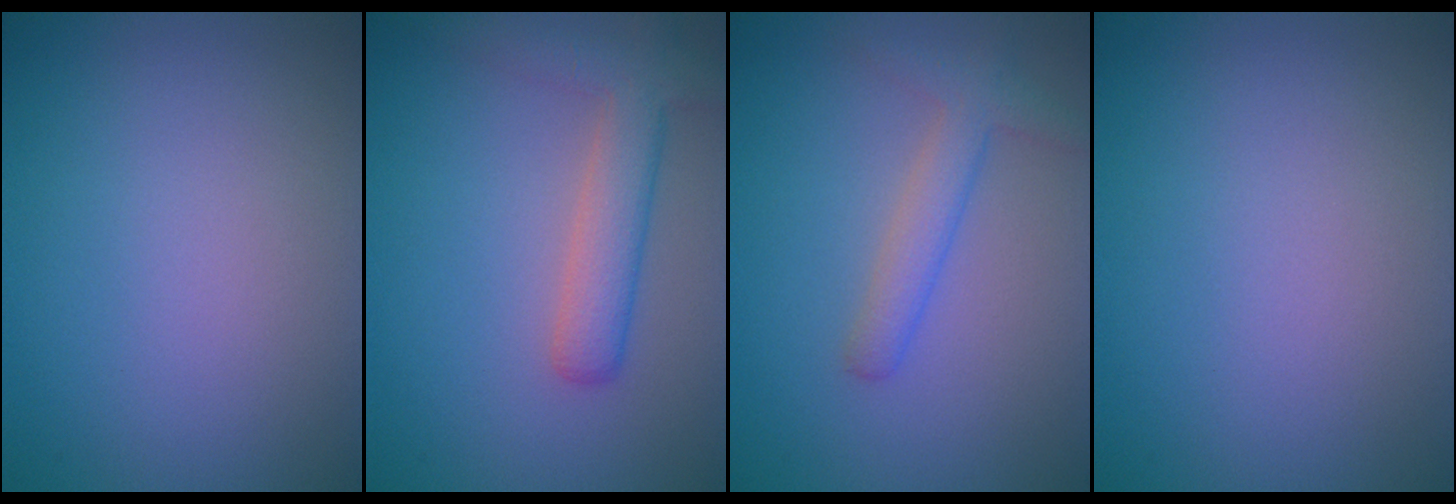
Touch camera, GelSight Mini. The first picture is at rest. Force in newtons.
{"total": 4.2, "press": 4.2, "slide": 0.2}
{"total": 2.7, "press": 2.7, "slide": 0.1}
{"total": 0.0}